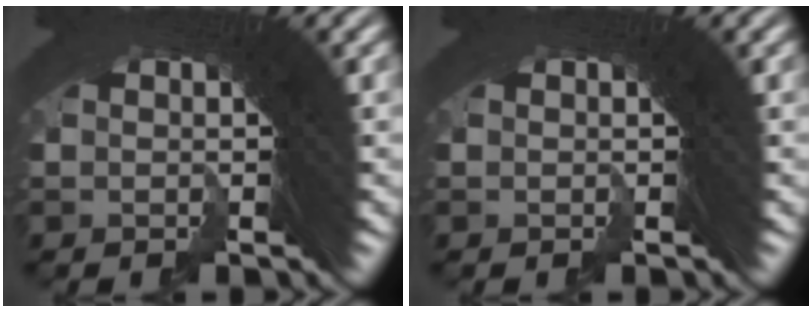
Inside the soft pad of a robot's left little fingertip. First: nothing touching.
{"total": 0.0}